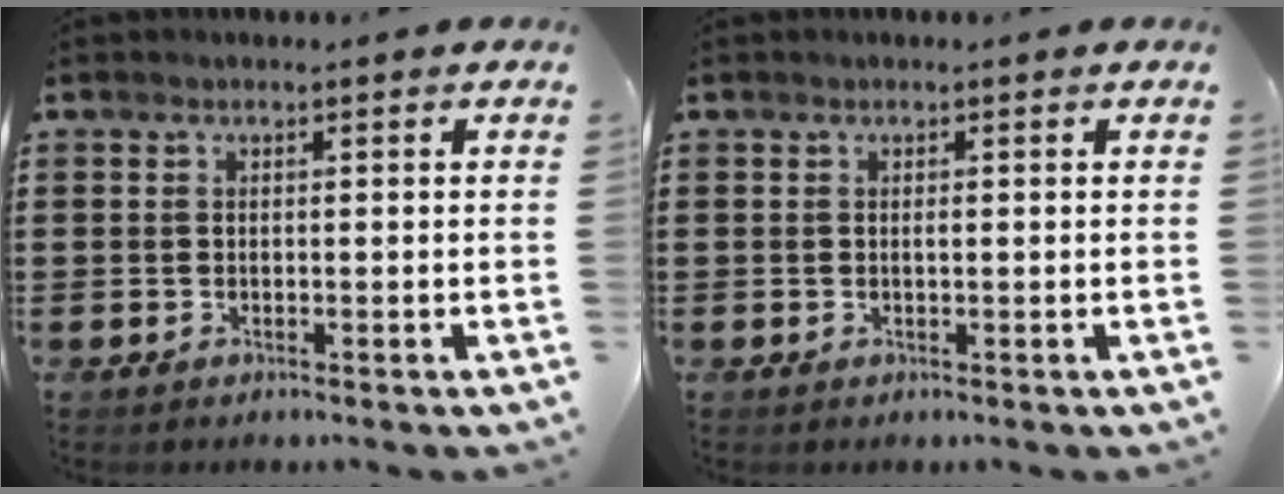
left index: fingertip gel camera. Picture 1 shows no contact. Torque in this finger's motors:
{"motor_torque": [0.40, 0.14, 0.02, 0.01]}